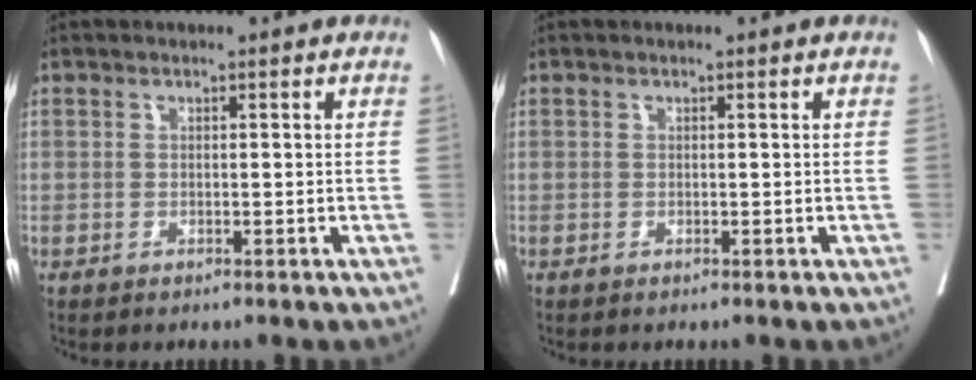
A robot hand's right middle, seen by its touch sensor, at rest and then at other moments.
{"total": 0.0}